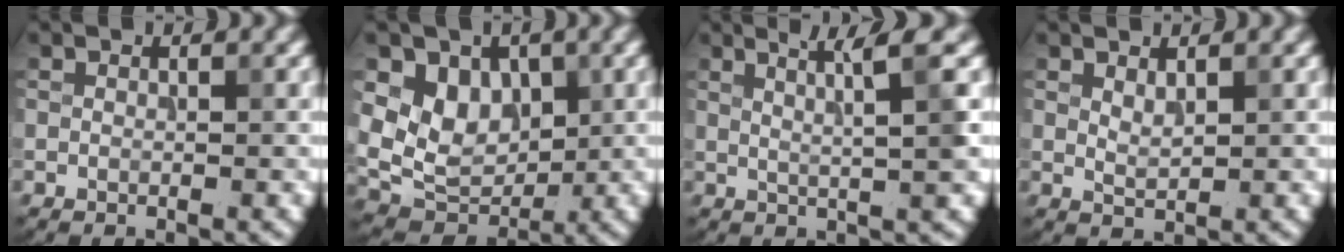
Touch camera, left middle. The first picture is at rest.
{"total": 5.8, "force": [1.4, 4.4, 3.4], "torque": [-0.052, -0.011, 0.020]}
{"total": 4.1, "force": [1.9, 0.5, 3.6], "torque": [-0.047, 0.008, 0.027]}
{"total": 1.1, "force": [0.7, 0.4, 0.7], "torque": [-0.018, 0.000, 0.018]}